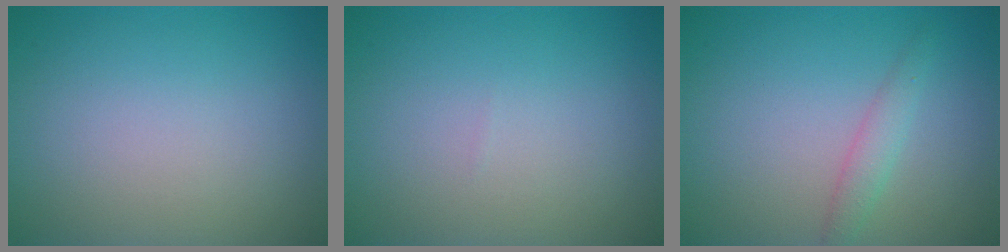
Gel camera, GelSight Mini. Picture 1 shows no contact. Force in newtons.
{"total": 0.0}
{"total": 1.6, "press": 1.6, "slide": 0.0}